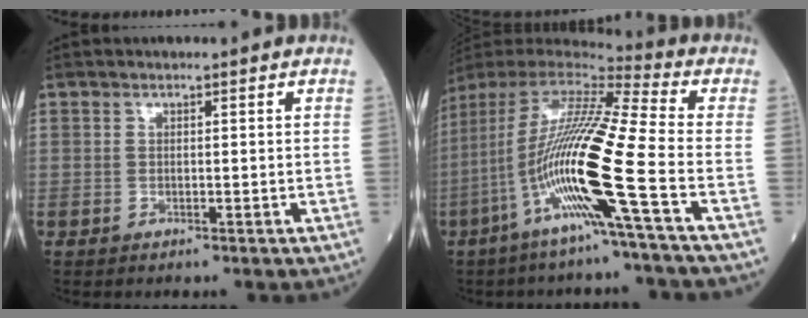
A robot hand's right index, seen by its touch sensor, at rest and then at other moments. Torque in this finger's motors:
{"motor_torque": [1.36, -0.78, 1.06, 0.21]}